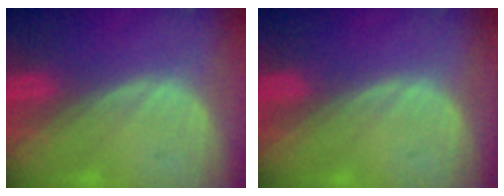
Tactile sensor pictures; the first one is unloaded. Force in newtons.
{"total": 0.0}